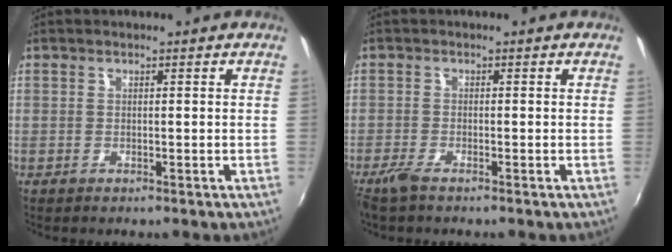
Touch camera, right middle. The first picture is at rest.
{"total": 2.6, "force": [-2.0, 0.4, 1.6], "torque": [-0.043, -0.007, -0.042]}